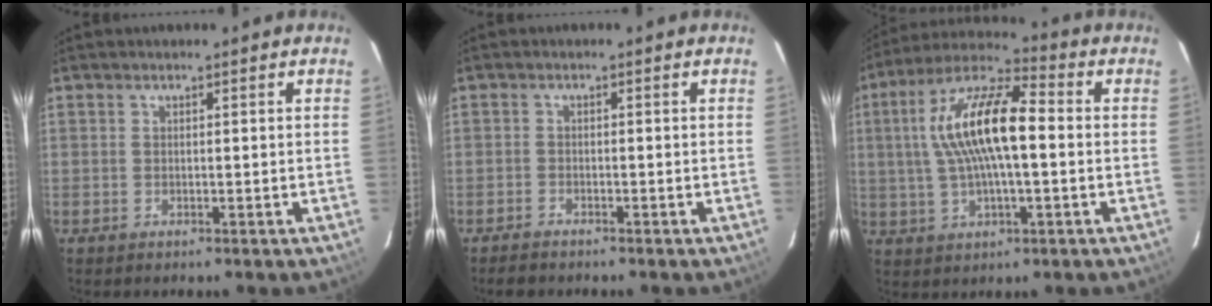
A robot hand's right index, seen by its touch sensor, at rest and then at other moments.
{"total": 2.4, "force": [-2.2, 0.6, 0.6], "torque": [-0.024, -0.003, -0.040]}
{"total": 15.8, "force": [1.0, 5.1, 14.9], "torque": [-0.284, 0.022, 0.010]}